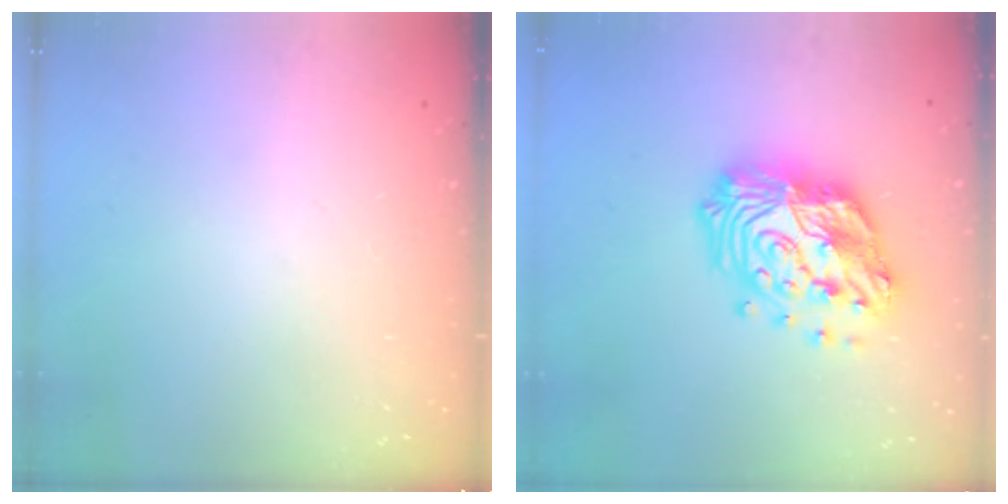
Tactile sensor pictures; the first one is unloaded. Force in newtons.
{"total": 20.7, "press": 20.7, "slide": 1.9}